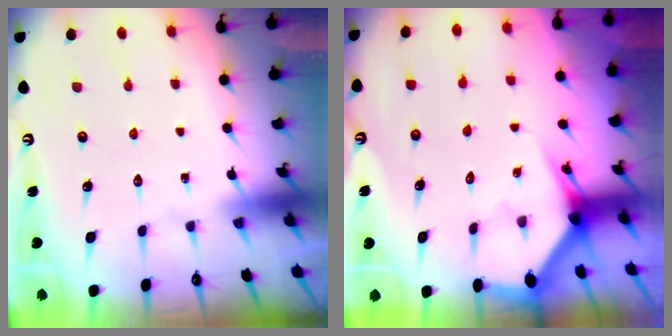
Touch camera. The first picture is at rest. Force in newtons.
{"total": 3.1, "press": 3.1, "slide": 0.1}